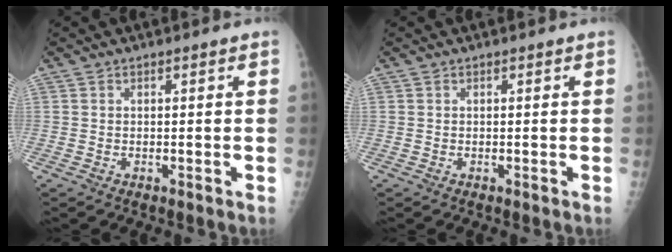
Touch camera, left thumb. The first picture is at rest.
{"total": 0.0}